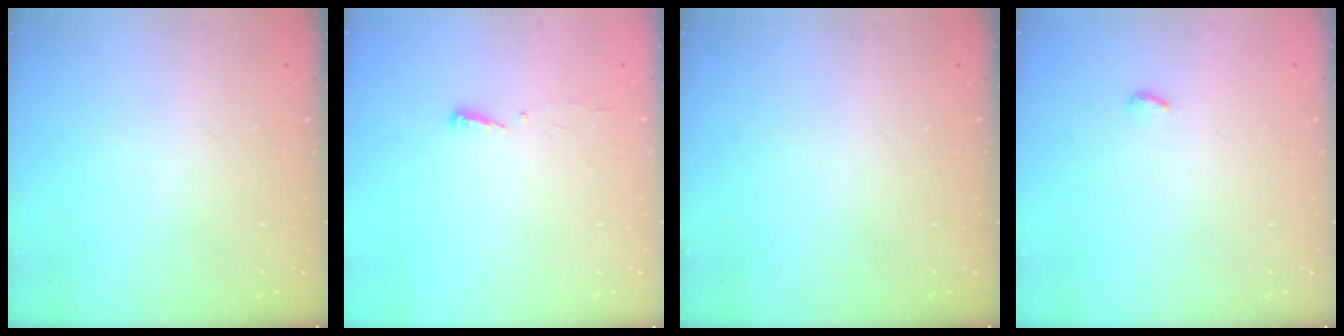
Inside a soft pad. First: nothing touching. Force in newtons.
{"total": 4.1, "press": 4.0, "slide": 1.0}
{"total": 0.0}
{"total": 3.6, "press": 3.6, "slide": 0.4}